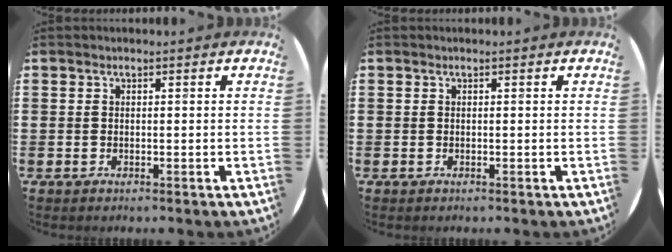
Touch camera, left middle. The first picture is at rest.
{"total": 0.0}